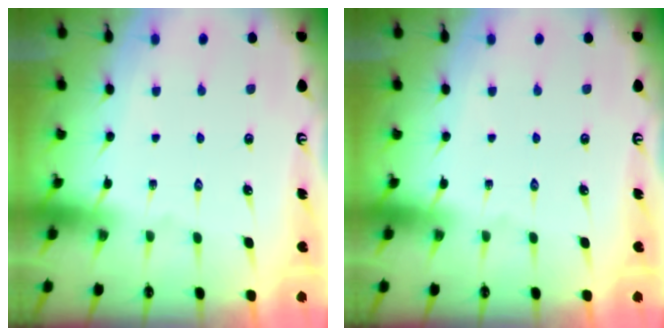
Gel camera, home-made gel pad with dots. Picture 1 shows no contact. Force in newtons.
{"total": 0.0}